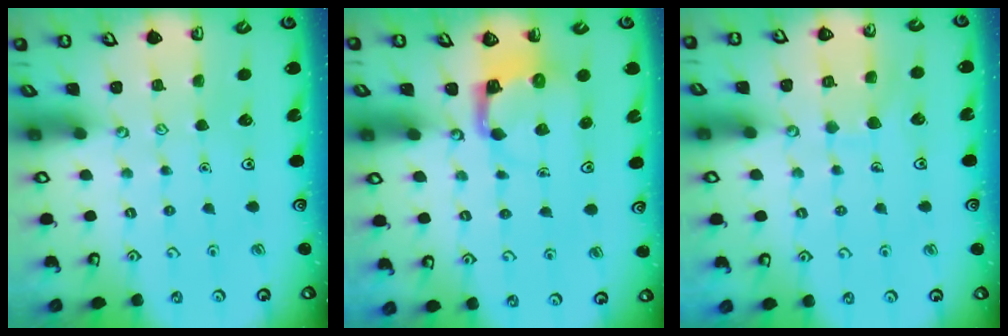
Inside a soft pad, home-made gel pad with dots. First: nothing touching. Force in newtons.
{"total": 4.2, "press": 4.1, "slide": 0.4}
{"total": 7.1, "press": 7.1, "slide": 0.3}